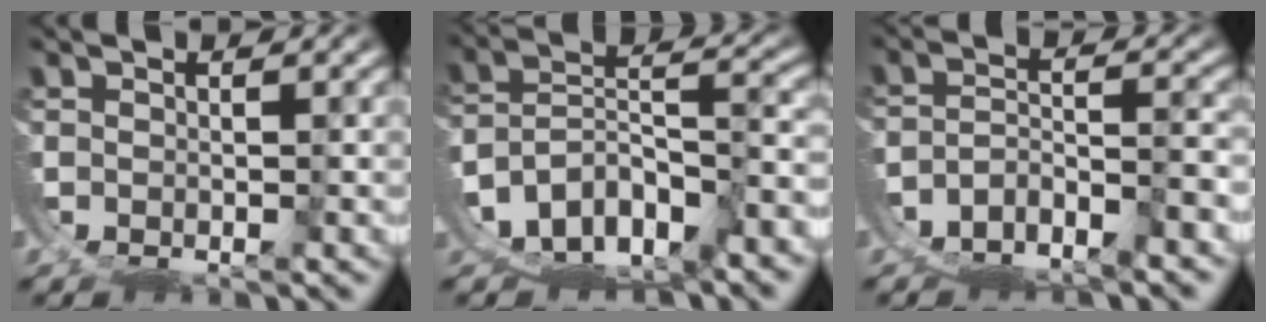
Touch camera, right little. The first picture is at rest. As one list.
[{"total": 13.4, "force": [-6.4, 10.9, 4.5], "torque": [-0.133, -0.050, -0.102]}, {"total": 9.1, "force": [-5.9, 6.6, 2.3], "torque": [-0.059, -0.029, -0.098]}]